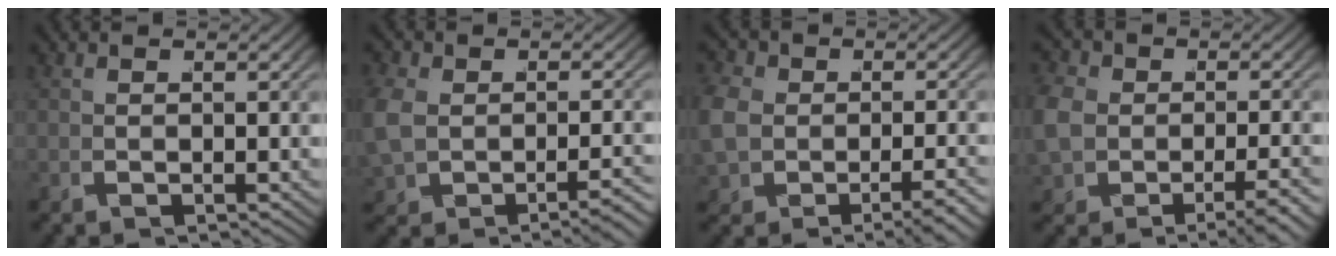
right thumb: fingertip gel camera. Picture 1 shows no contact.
{"total": 3.6, "force": [-1.6, 2.5, 2.0], "torque": [-0.052, -0.010, -0.019]}
{"total": 4.5, "force": [-1.5, 3.4, 2.5], "torque": [-0.062, -0.010, -0.023]}
{"total": 5.1, "force": [-2.1, 3.7, 2.8], "torque": [-0.065, -0.013, -0.031]}